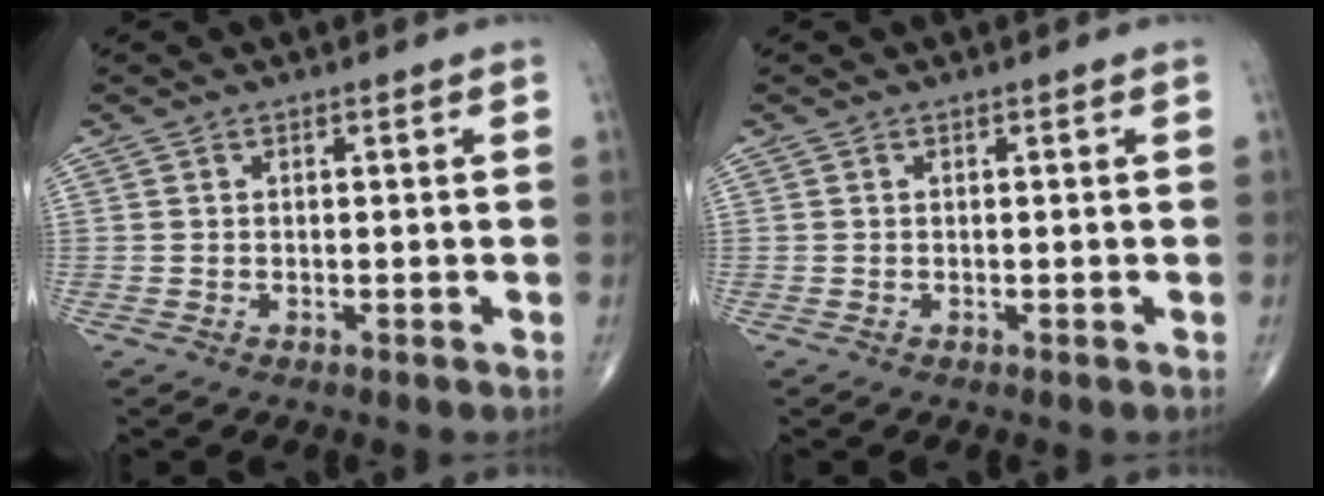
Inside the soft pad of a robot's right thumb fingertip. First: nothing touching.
{"total": 0.0}